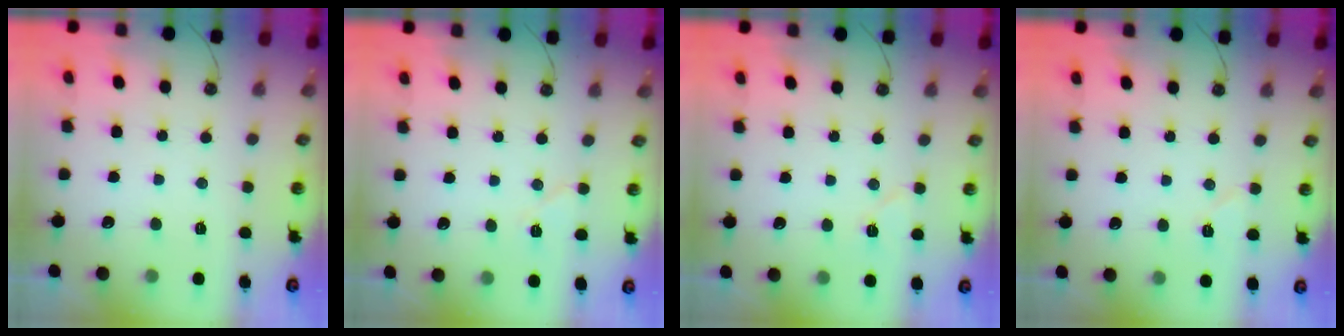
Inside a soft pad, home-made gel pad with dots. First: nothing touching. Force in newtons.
{"total": 6.0, "press": 5.5, "slide": 2.4}
{"total": 6.7, "press": 6.3, "slide": 2.2}
{"total": 5.6, "press": 4.9, "slide": 2.7}